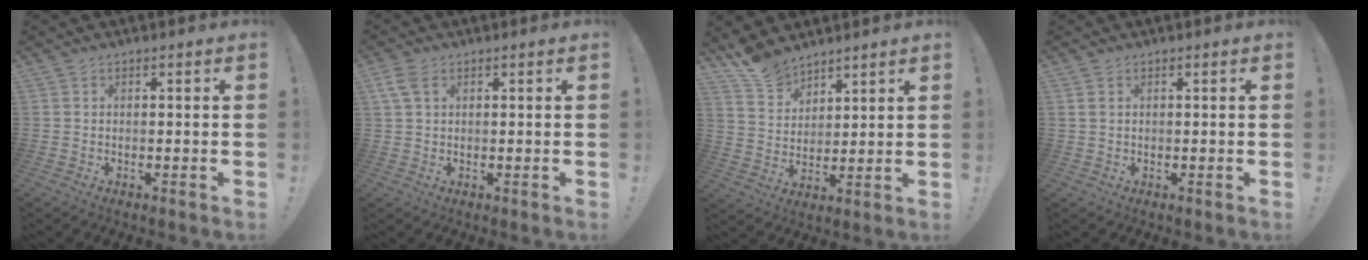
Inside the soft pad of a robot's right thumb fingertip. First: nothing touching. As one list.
[{"total": 4.1, "force": [1.7, 2.2, 2.9], "torque": [-0.065, 0.007, 0.036]}, {"total": 9.5, "force": [8.2, 4.4, 1.8], "torque": [-0.044, -0.061, 0.162]}, {"total": 1.2, "force": [0.6, 0.6, 0.8], "torque": [-0.024, 0.004, 0.014]}]